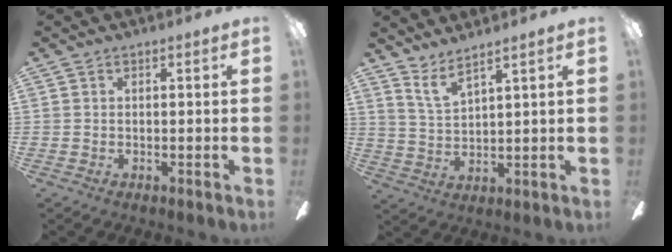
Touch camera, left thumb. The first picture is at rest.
{"total": 6.0, "force": [5.0, 0.8, 3.2], "torque": [-0.075, -0.023, 0.090]}